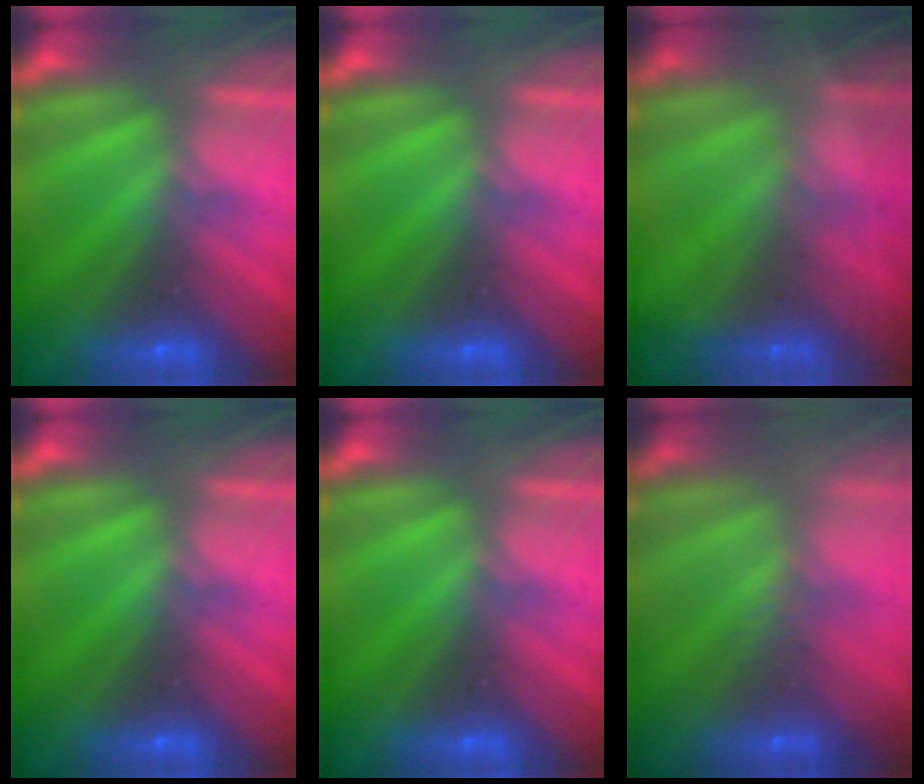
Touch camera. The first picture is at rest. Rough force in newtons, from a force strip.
{"total": 0.0}
{"total": 7.6}
{"total": 0.0}
{"total": 0.0}
{"total": 2.5}